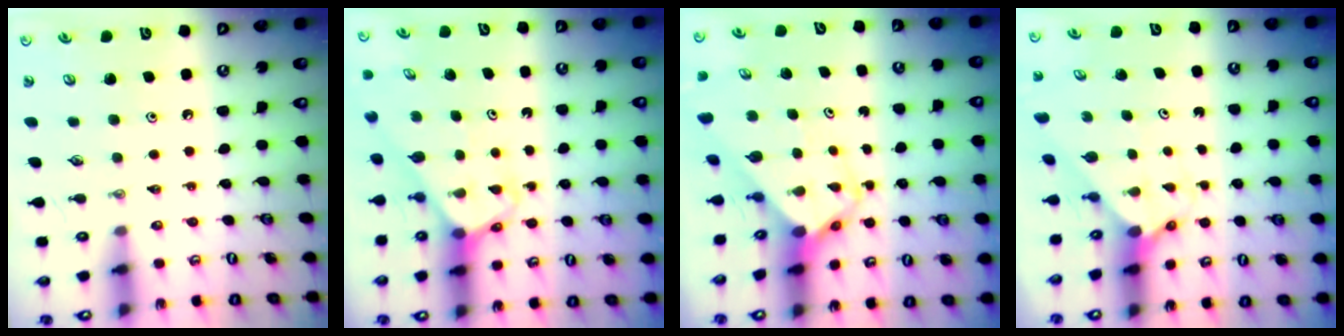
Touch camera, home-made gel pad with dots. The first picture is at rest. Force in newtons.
{"total": 3.2, "press": 3.2, "slide": 0.2}
{"total": 3.9, "press": 3.9, "slide": 0.3}
{"total": 1.6, "press": 1.6, "slide": 0.1}